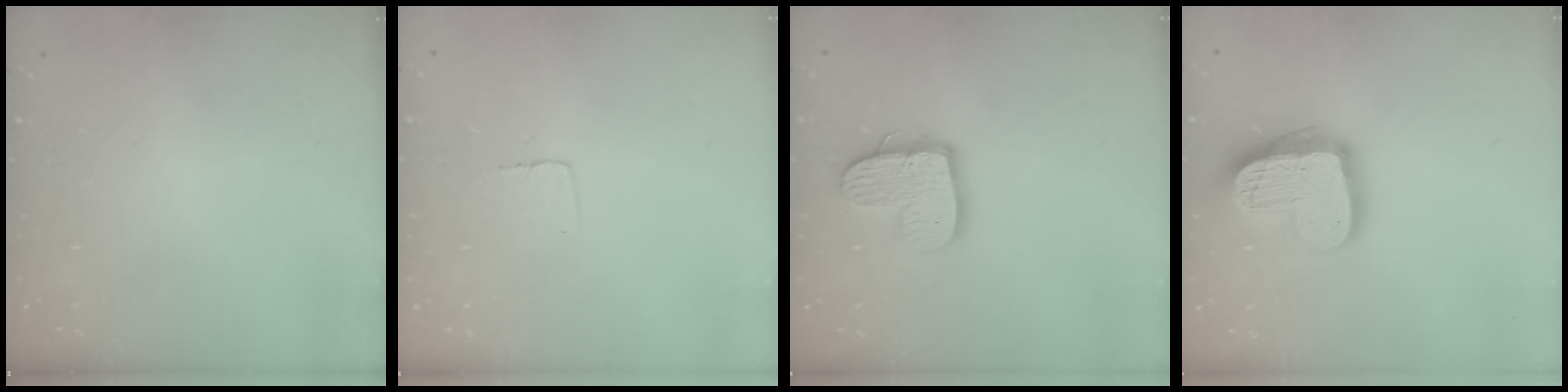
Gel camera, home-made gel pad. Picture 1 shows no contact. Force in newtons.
{"total": 2.7, "press": 2.7, "slide": 0.1}
{"total": 12.5, "press": 12.4, "slide": 1.1}
{"total": 20.0, "press": 20.0, "slide": 1.7}